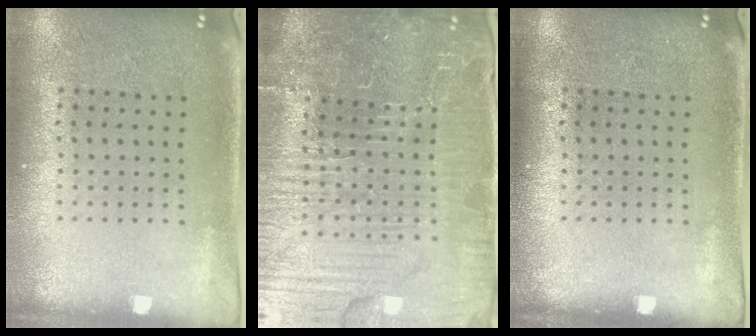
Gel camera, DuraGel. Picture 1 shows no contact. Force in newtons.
{"total": 6.4, "press": 5.8, "slide": 2.6}
{"total": 0.0}